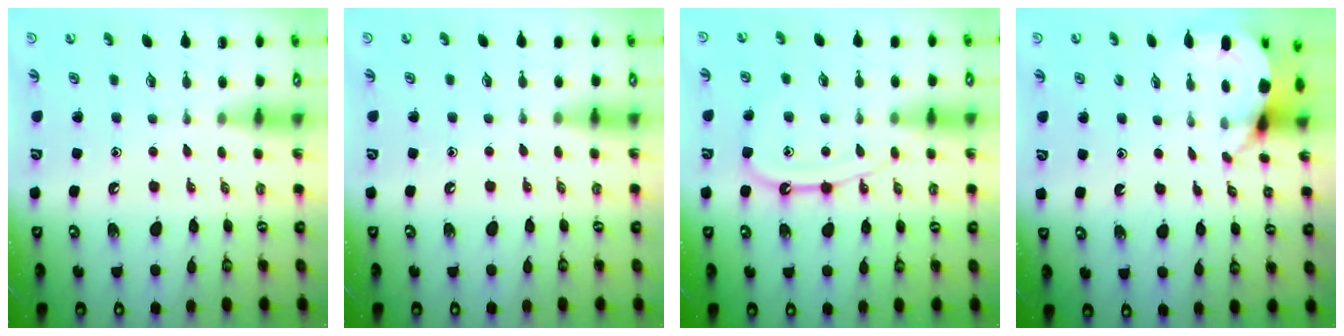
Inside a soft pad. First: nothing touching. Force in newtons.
{"total": 4.0, "press": 4.0, "slide": 0.6}
{"total": 11.3, "press": 11.2, "slide": 1.1}
{"total": 3.8, "press": 3.8, "slide": 0.3}